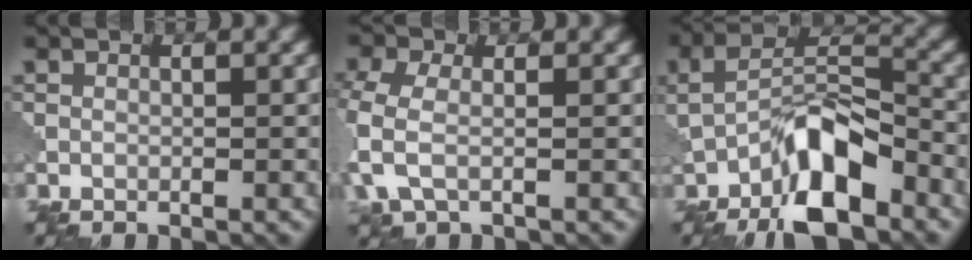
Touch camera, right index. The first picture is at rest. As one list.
[{"total": 4.4, "force": [-1.1, 2.4, 3.5], "torque": [-0.099, -0.002, -0.031]}, {"total": 9.1, "force": [-4.5, 3.7, 7.0], "torque": [-0.118, 0.015, -0.085]}]